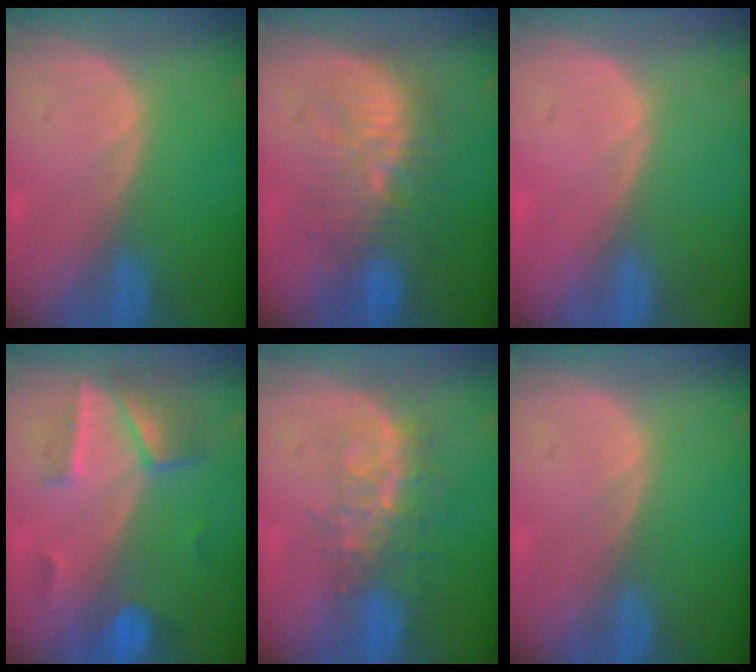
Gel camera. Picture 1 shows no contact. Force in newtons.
{"total": 9.2, "press": 8.9, "slide": 2.1}
{"total": 0.6, "press": 0.0, "slide": 0.6}
{"total": 7.2, "press": 6.4, "slide": 3.4}
{"total": 8.5, "press": 7.0, "slide": 4.7}
{"total": 0.0}